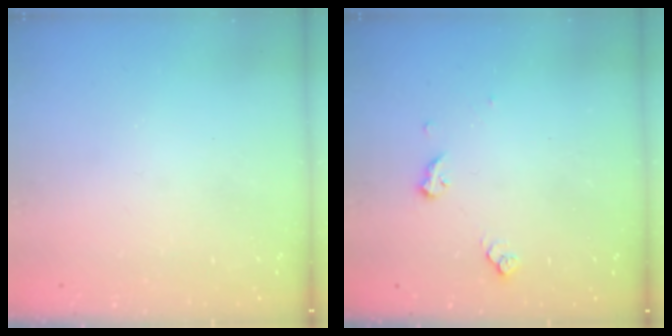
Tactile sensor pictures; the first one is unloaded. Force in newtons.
{"total": 6.0, "press": 5.7, "slide": 1.7}